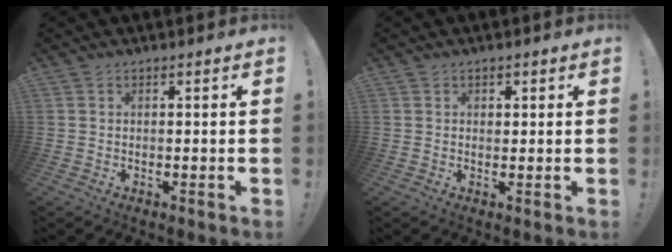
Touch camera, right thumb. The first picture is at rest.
{"total": 1.0, "force": [0.4, 0.9, 0.2], "torque": [0.004, -0.002, 0.005]}